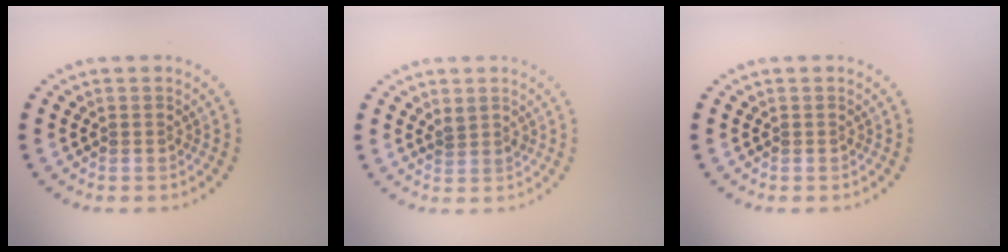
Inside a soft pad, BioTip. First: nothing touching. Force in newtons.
{"total": 1.0, "press": 0.8, "slide": 0.7}
{"total": 0.0}